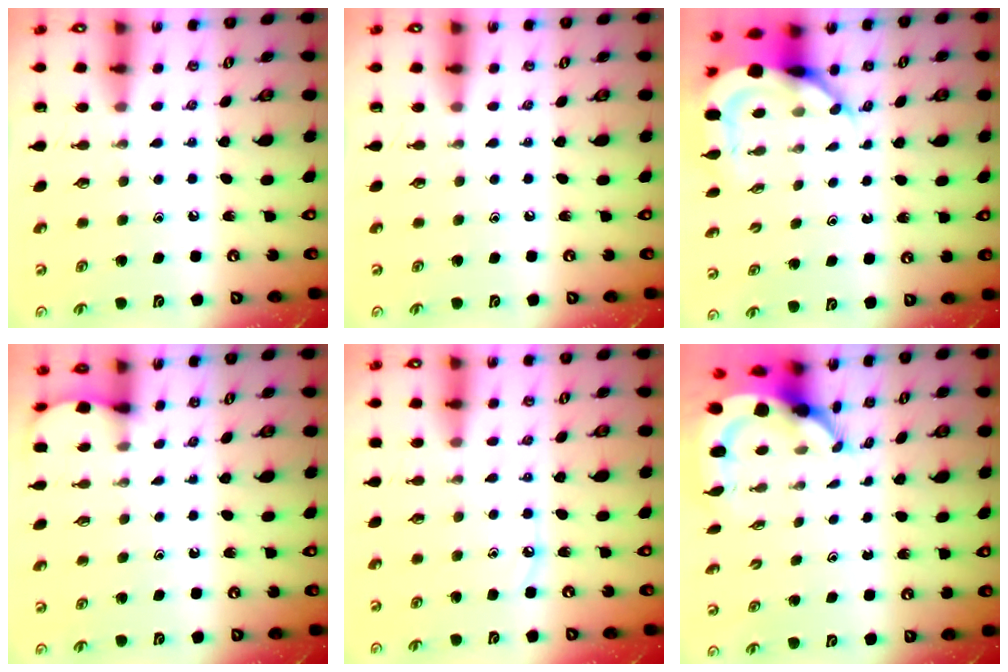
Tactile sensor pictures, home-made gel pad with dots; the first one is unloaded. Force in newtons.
{"total": 0.0}
{"total": 8.8, "press": 8.7, "slide": 1.2}
{"total": 1.9, "press": 1.9, "slide": 0.2}
{"total": 4.9, "press": 4.8, "slide": 0.7}
{"total": 6.0, "press": 5.9, "slide": 0.9}